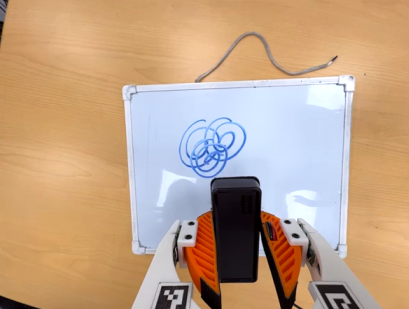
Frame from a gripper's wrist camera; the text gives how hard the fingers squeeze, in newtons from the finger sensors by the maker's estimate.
{"total": 5.9, "left": 5.3, "right": 6.6}